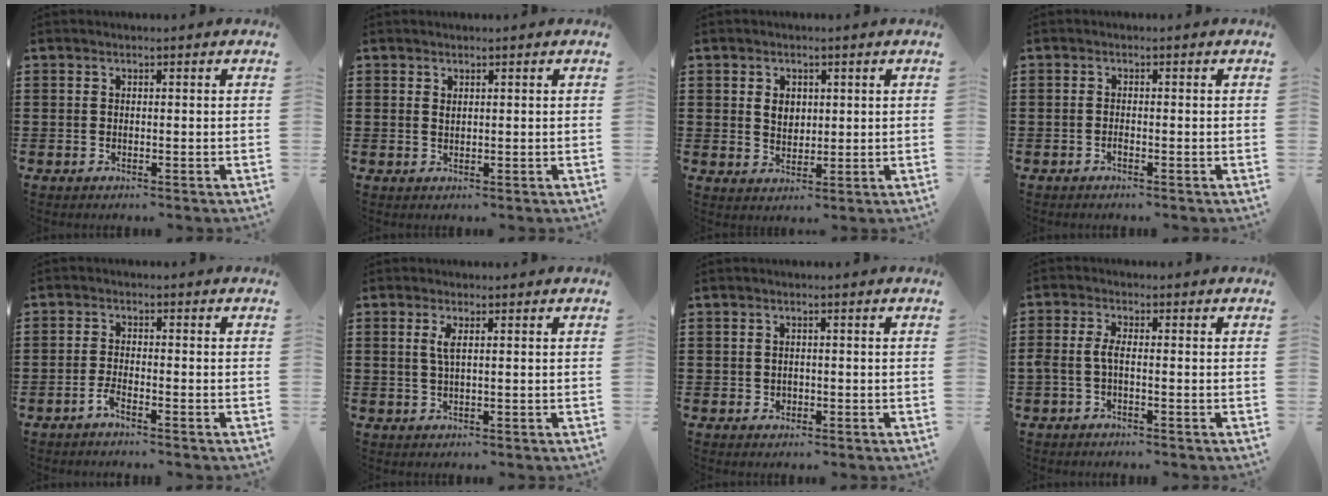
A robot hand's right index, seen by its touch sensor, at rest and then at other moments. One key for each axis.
{"total": 0.7, "fx": 0.6, "fy": 0.3, "fz": 0.3, "tx": -0.007, "ty": 0.001, "tz": 0.011}
{"total": 2.9, "fx": 0.9, "fy": 2.2, "fz": 1.7, "tx": -0.040, "ty": 0.010, "tz": 0.014}
{"total": 0.8, "fx": -0.6, "fy": 0.2, "fz": 0.5, "tx": -0.012, "ty": -0.005, "tz": -0.010}
{"total": 2.1, "fx": -1.6, "fy": 0.2, "fz": 1.3, "tx": -0.033, "ty": -0.002, "tz": -0.032}
{"total": 2.0, "fx": 0.6, "fy": 0.4, "fz": 1.9, "tx": -0.040, "ty": 0.002, "tz": 0.009}
{"total": 1.0, "fx": 0.0, "fy": 1.0, "fz": 0.3, "tx": -0.009, "ty": 0.005, "tz": -0.002}
{"total": 2.4, "fx": -0.8, "fy": 0.7, "fz": 2.2, "tx": -0.064, "ty": -0.005, "tz": -0.023}